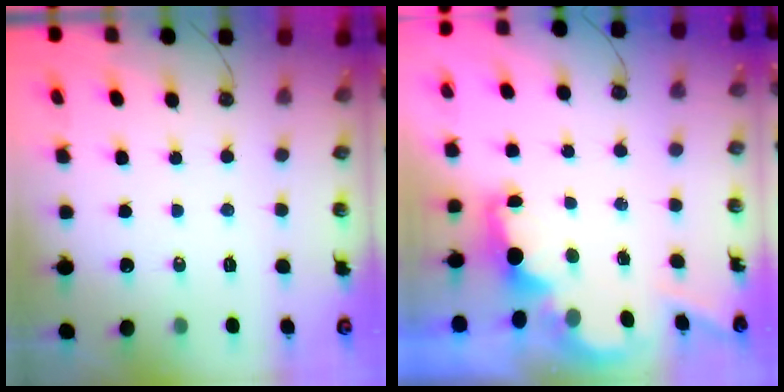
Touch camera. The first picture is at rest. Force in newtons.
{"total": 3.0, "press": 2.9, "slide": 0.5}